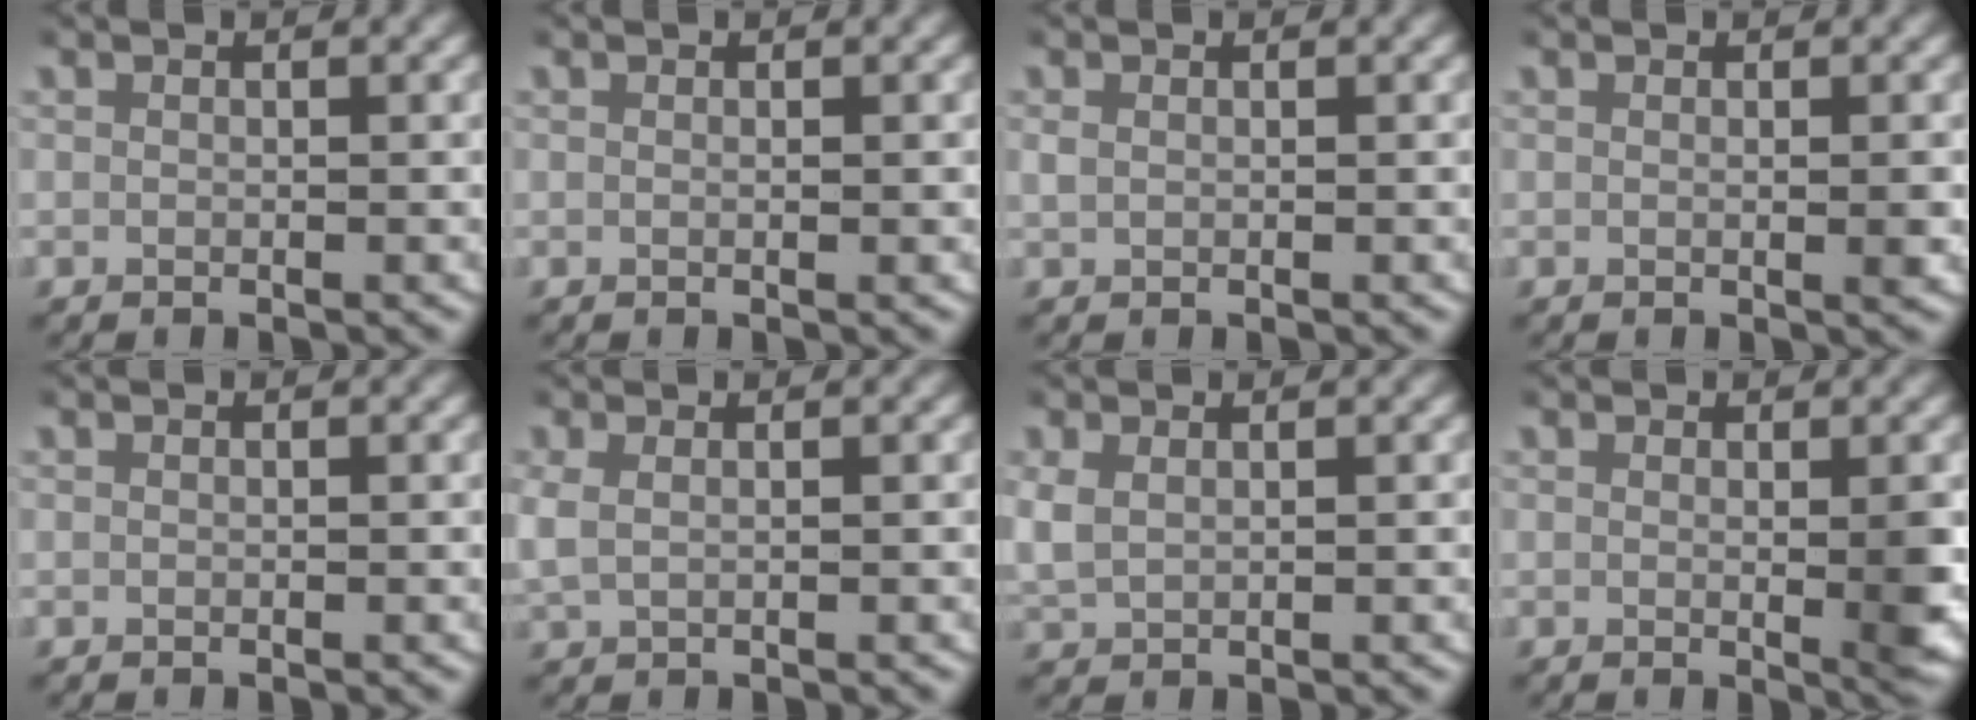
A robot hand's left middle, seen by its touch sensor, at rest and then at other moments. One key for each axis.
{"total": 0.0}
{"total": 0.7, "fx": 0.2, "fy": 0.5, "fz": 0.4, "tx": -0.013, "ty": 0.001, "tz": 0.005}
{"total": 0.8, "fx": 0.1, "fy": 0.0, "fz": 0.8, "tx": -0.009, "ty": -0.004, "tz": 0.001}
{"total": 0.0}
{"total": 2.4, "fx": 0.5, "fy": 1.6, "fz": 1.6, "tx": -0.052, "ty": -0.001, "tz": 0.014}
{"total": 2.9, "fx": 0.8, "fy": 2.2, "fz": 1.6, "tx": -0.049, "ty": -0.004, "tz": 0.022}
{"total": 2.2, "fx": 0.2, "fy": 0.3, "fz": 2.2, "tx": -0.031, "ty": -0.012, "tz": 0.004}